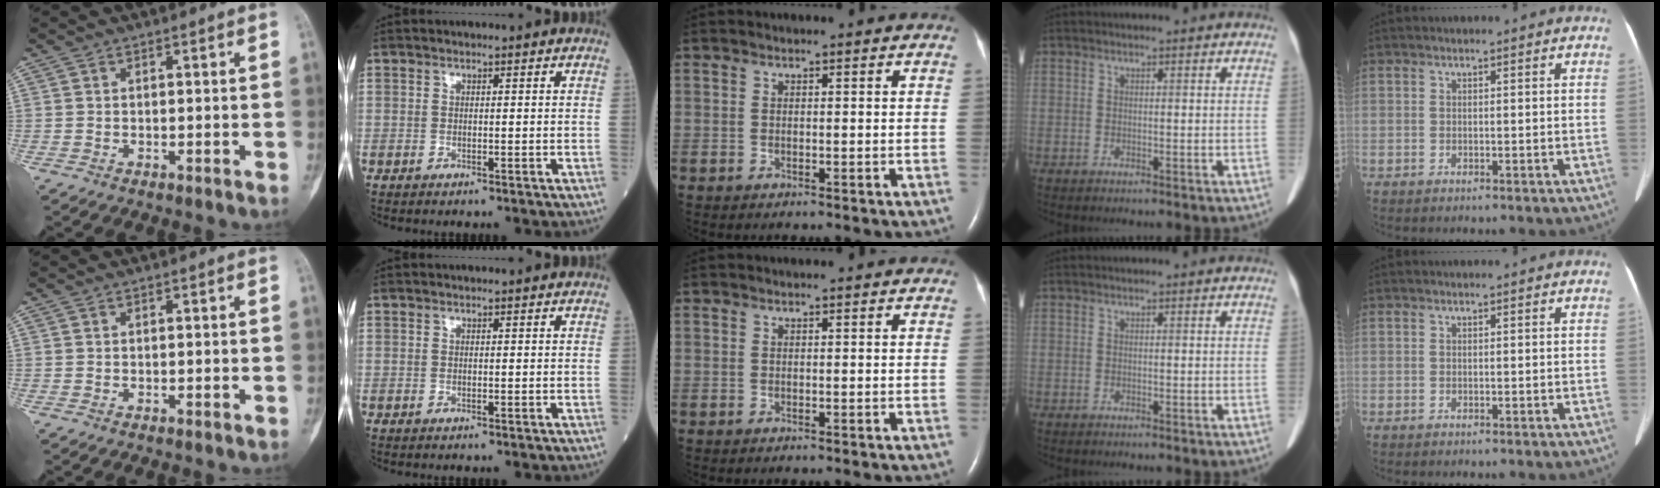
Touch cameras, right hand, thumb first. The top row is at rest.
{}